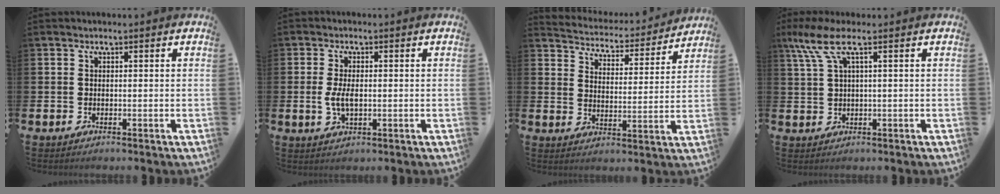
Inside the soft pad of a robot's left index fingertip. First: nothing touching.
{"total": 3.4, "force": [-0.1, 1.7, 3.0], "torque": [-0.057, 0.006, -0.003]}
{"total": 4.8, "force": [4.7, 1.0, 0.2], "torque": [-0.028, -0.045, 0.076]}
{"total": 5.4, "force": [2.4, 1.4, 4.6], "torque": [-0.111, 0.008, 0.039]}